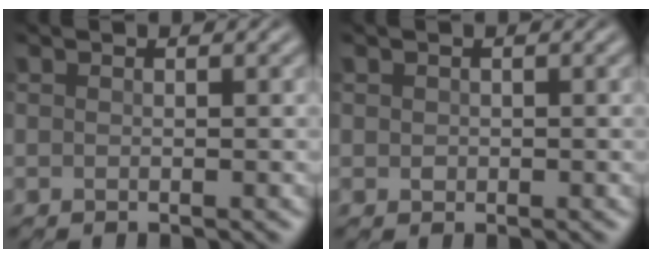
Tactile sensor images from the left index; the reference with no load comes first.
{"total": 0.7, "force": [0.0, 0.7, 0.3], "torque": [-0.005, -0.005, 0.001]}